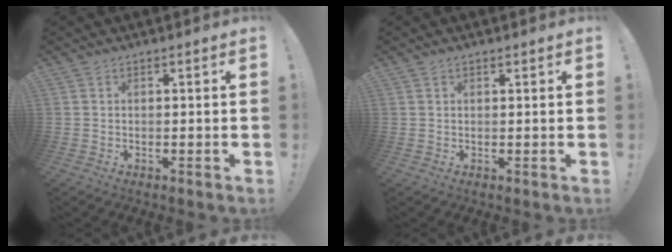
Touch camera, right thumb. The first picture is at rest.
{"total": 0.6, "force": [0.5, 0.3, 0.2], "torque": [-0.003, 0.000, 0.010]}